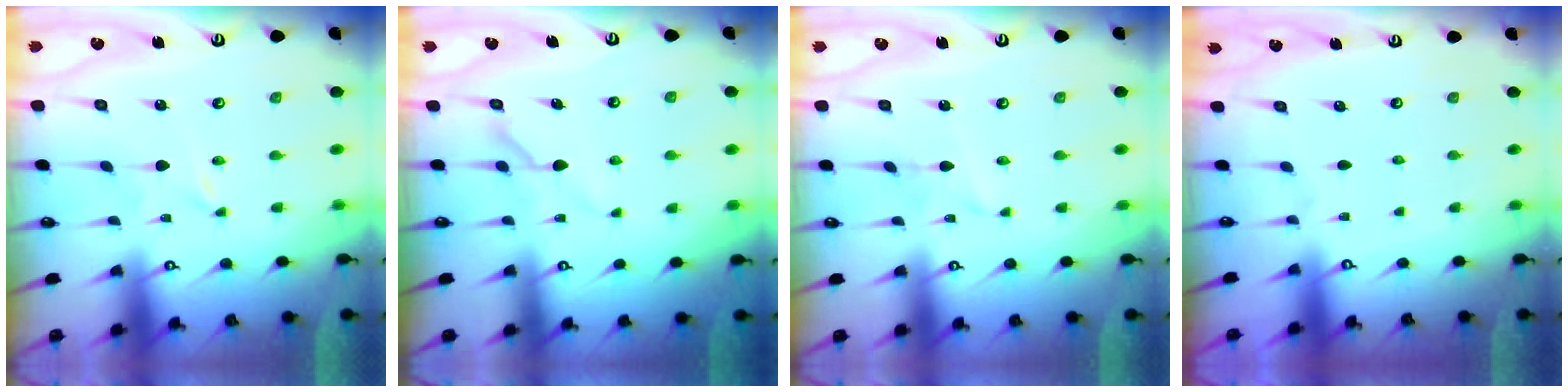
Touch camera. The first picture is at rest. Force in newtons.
{"total": 6.6, "press": 6.6, "slide": 0.6}
{"total": 1.6, "press": 1.6, "slide": 0.2}
{"total": 0.0}